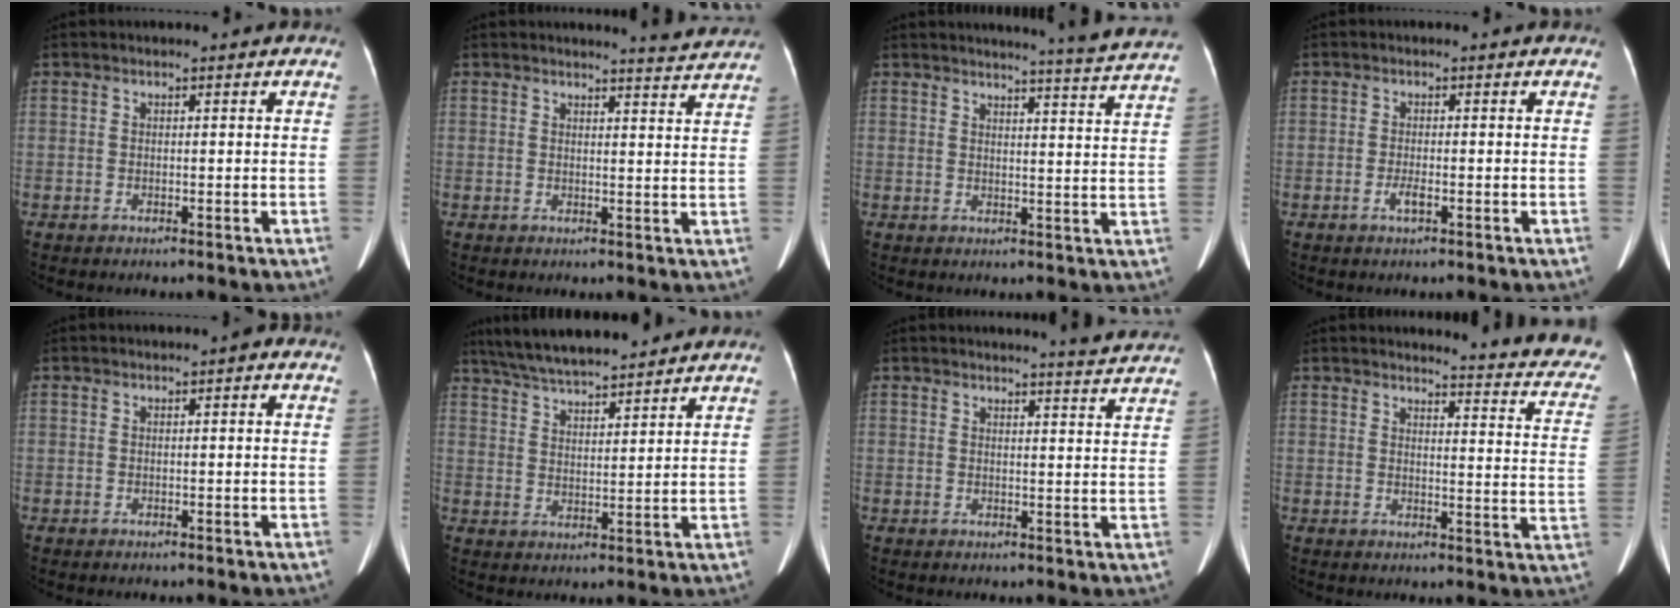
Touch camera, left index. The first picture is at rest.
{"total": 4.9, "force": [4.8, -0.5, 0.6], "torque": [-0.019, -0.014, 0.046]}
{"total": 12.1, "force": [11.5, -2.0, 3.2], "torque": [-0.047, -0.058, 0.119]}
{"total": 1.6, "force": [-0.7, 0.3, 1.4], "torque": [-0.030, -0.001, -0.013]}
{"total": 0.6, "force": [-0.1, 0.3, 0.5], "torque": [-0.003, 0.004, -0.005]}
{"total": 12.4, "force": [11.0, 1.5, 5.4], "torque": [-0.097, 0.027, 0.186]}
{"total": 5.4, "force": [5.2, -0.7, 1.3], "torque": [-0.025, -0.010, 0.049]}
{"total": 13.8, "force": [13.2, 1.3, 4.0], "torque": [-0.022, -0.084, 0.114]}